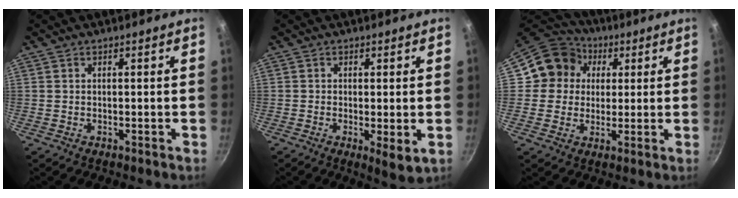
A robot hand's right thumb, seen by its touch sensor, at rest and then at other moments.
{"total": 4.4, "force": [-0.7, 1.3, 4.2], "torque": [-0.066, -0.017, -0.008]}
{"total": 10.9, "force": [2.4, 10.1, 3.2], "torque": [-0.022, 0.019, 0.022]}